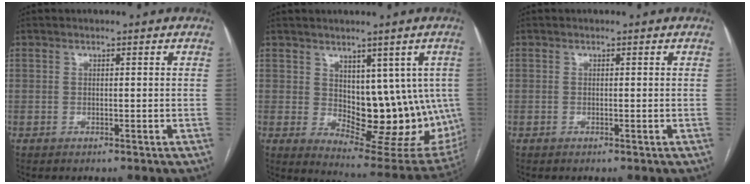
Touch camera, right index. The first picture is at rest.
{"total": 14.7, "force": [1.0, 8.0, 12.3], "torque": [-0.143, -0.003, 0.036]}
{"total": 0.0}